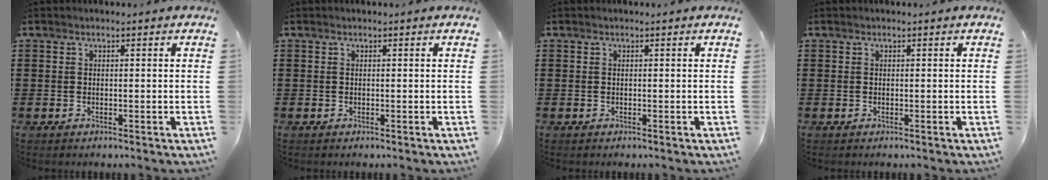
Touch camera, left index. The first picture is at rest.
{"total": 0.0}
{"total": 0.0}
{"total": 0.0}